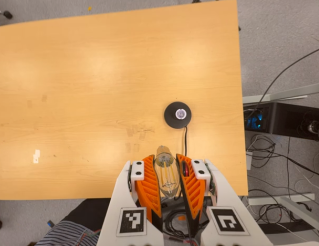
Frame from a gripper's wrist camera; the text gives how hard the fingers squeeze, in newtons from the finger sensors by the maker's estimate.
{"total": 23.5, "left": 25.7, "right": 21.4}